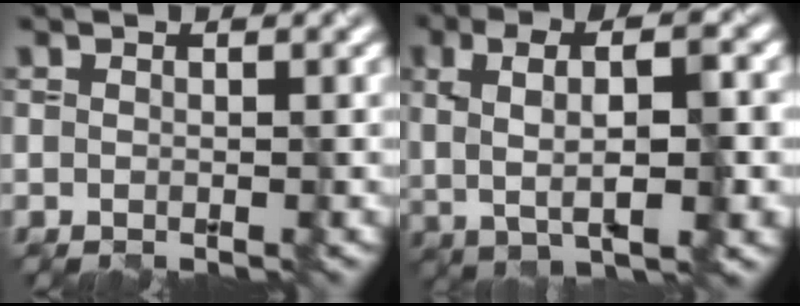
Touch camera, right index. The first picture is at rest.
{"total": 6.0, "force": [0.0, 1.9, 5.7], "torque": [-0.105, -0.004, 0.005]}